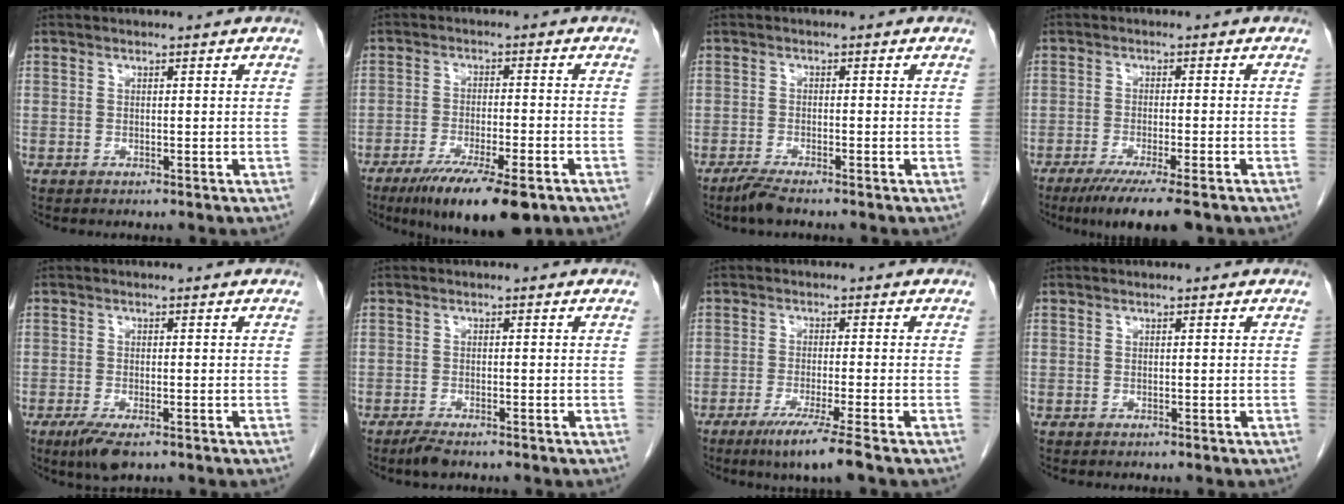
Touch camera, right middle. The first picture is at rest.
{"total": 12.5, "force": [-8.3, 2.3, 9.0], "torque": [-0.139, -0.025, -0.129]}
{"total": 2.8, "force": [-2.3, 0.1, 1.6], "torque": [-0.040, -0.008, -0.046]}
{"total": 9.1, "force": [-6.7, 0.6, 6.1], "torque": [-0.086, -0.020, -0.101]}
{"total": 4.4, "force": [-2.7, 1.2, 3.3], "torque": [-0.065, -0.010, -0.043]}
{"total": 2.4, "force": [-1.9, 0.5, 1.4], "torque": [-0.034, -0.006, -0.033]}
{"total": 6.6, "force": [-4.3, -1.1, 4.8], "torque": [-0.081, -0.020, -0.079]}
{"total": 0.0}